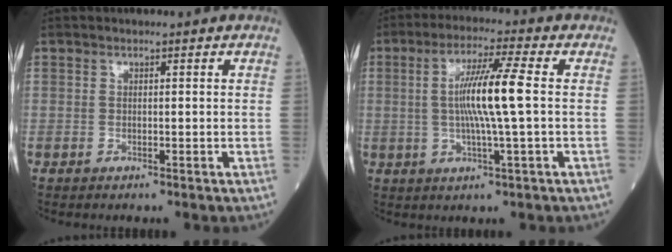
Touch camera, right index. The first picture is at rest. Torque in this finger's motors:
{"motor_torque": [1.60, 0.13, 0.52, 0.17]}